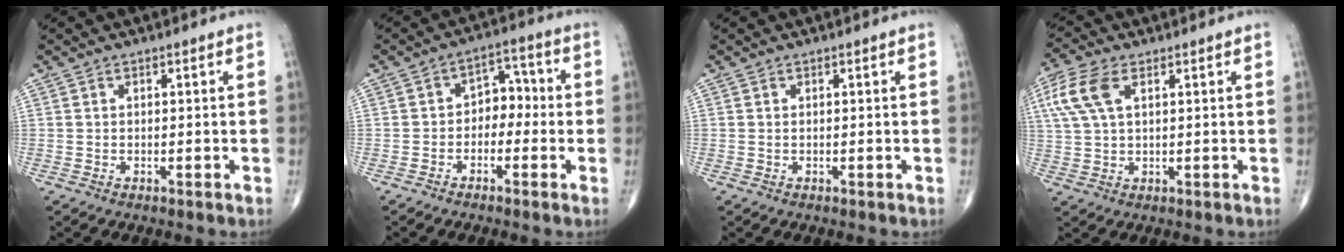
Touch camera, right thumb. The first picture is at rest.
{"total": 5.8, "force": [-1.2, 4.2, 3.8], "torque": [-0.026, 0.033, -0.033]}
{"total": 0.0}
{"total": 8.0, "force": [3.0, 4.0, 6.3], "torque": [-0.156, 0.013, 0.060]}